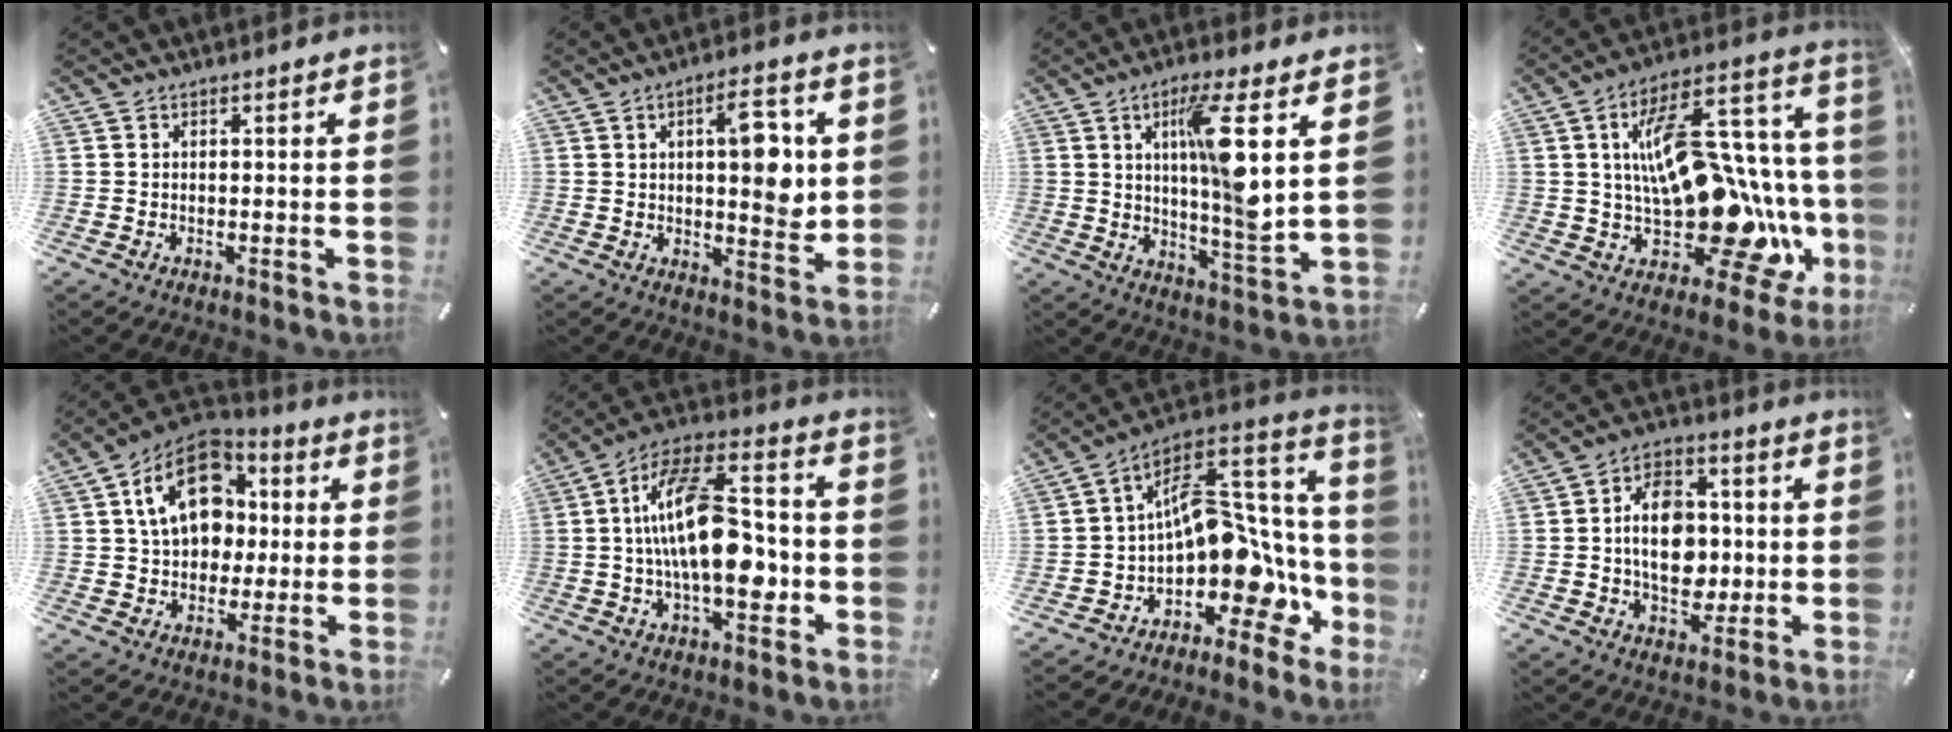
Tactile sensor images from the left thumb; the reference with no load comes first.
{"total": 11.6, "force": [2.6, 4.9, 10.2], "torque": [-0.131, -0.012, 0.039]}
{"total": 13.6, "force": [3.9, 2.2, 12.8], "torque": [-0.210, -0.020, 0.057]}
{"total": 26.4, "force": [-2.2, 14.3, 22.0], "torque": [-0.335, -0.011, -0.029]}
{"total": 16.8, "force": [3.8, 12.9, 10.1], "torque": [-0.170, -0.001, 0.069]}
{"total": 19.6, "force": [-0.5, 10.2, 16.8], "torque": [-0.304, 0.002, -0.018]}
{"total": 16.7, "force": [0.8, 11.4, 12.2], "torque": [-0.170, -0.047, 0.019]}
{"total": 13.4, "force": [-0.5, 9.8, 9.2], "torque": [-0.155, 0.015, -0.004]}